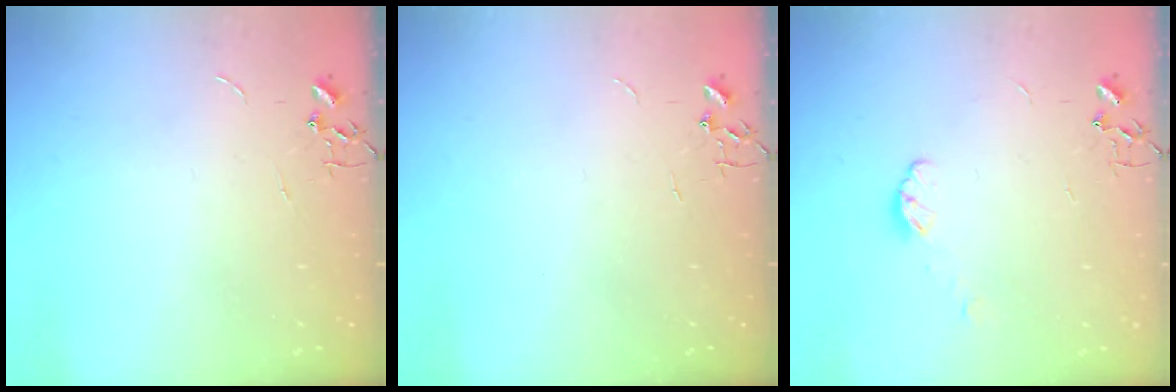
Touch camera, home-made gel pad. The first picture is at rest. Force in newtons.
{"total": 0.0}
{"total": 3.5, "press": 3.4, "slide": 0.5}